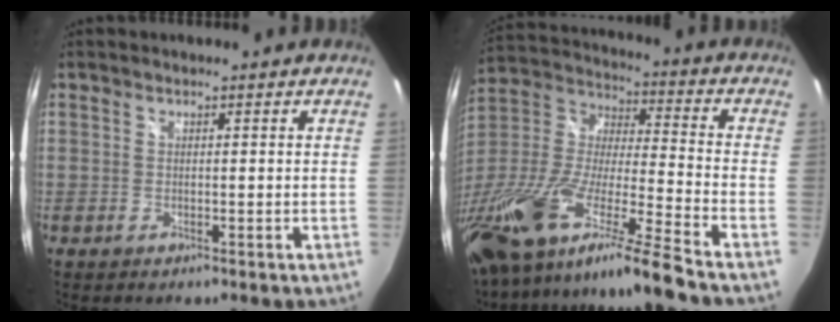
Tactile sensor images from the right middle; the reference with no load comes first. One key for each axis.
{"total": 26.1, "fx": -18.6, "fy": 0.9, "fz": 18.2, "tx": -0.322, "ty": -0.067, "tz": -0.338}